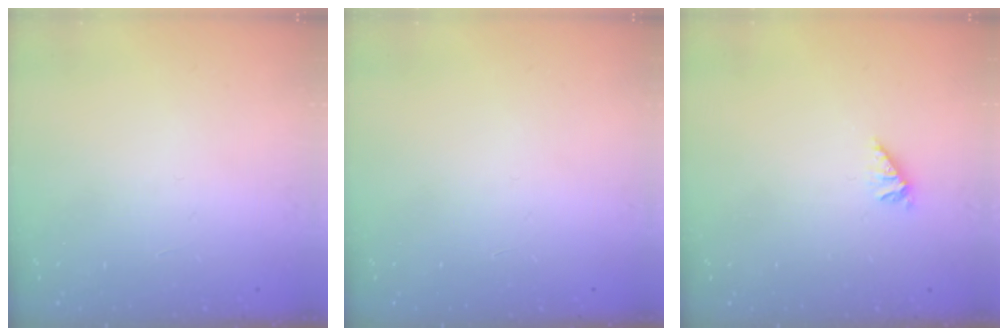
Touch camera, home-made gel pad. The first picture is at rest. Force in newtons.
{"total": 0.0}
{"total": 1.9, "press": 1.9, "slide": 0.4}